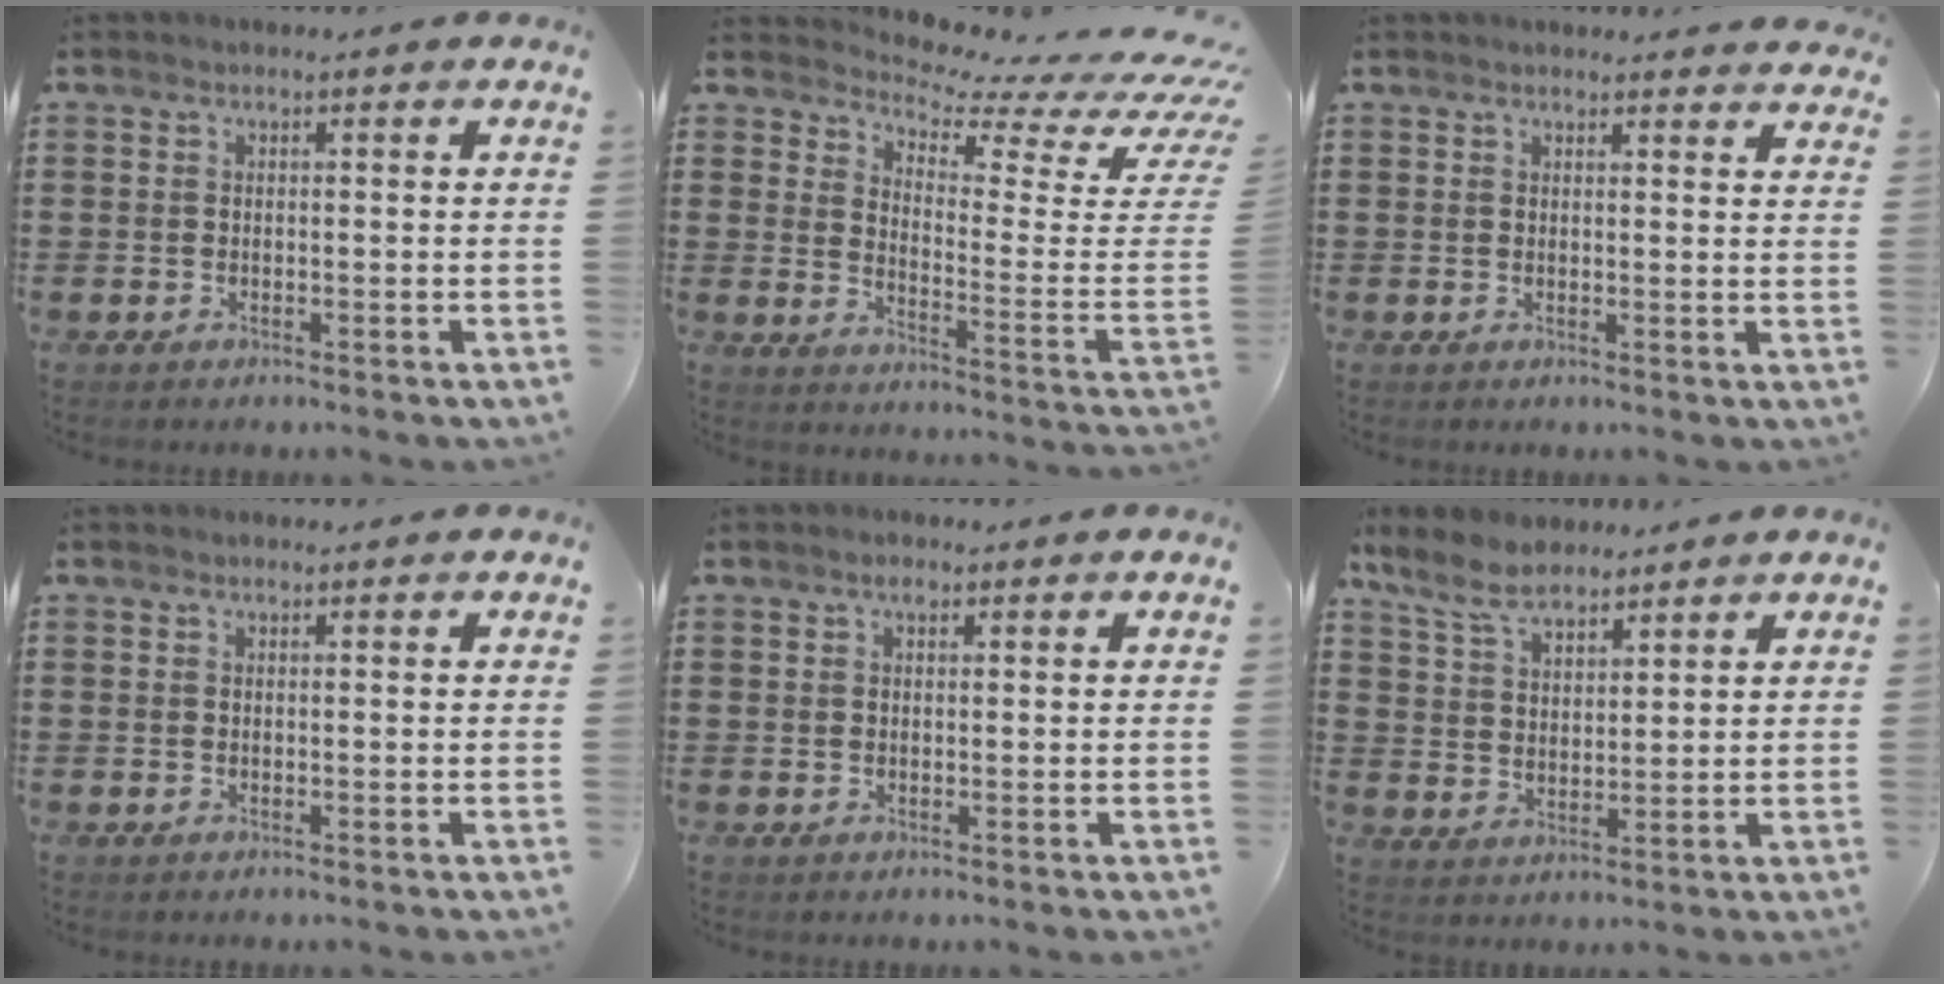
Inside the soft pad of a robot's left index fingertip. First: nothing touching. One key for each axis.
{"total": 4.7, "fx": 4.1, "fy": 0.0, "fz": 2.3, "tx": -0.055, "ty": -0.059, "tz": 0.059}
{"total": 1.9, "fx": 1.9, "fy": 0.3, "fz": 0.2, "tx": 0.000, "ty": -0.005, "tz": 0.034}
{"total": 0.0}
{"total": 1.1, "fx": 0.5, "fy": 0.6, "fz": 0.7, "tx": -0.016, "ty": 0.005, "tz": 0.008}
{"total": 6.5, "fx": 5.4, "fy": 2.5, "fz": 2.5, "tx": -0.070, "ty": -0.003, "tz": 0.102}